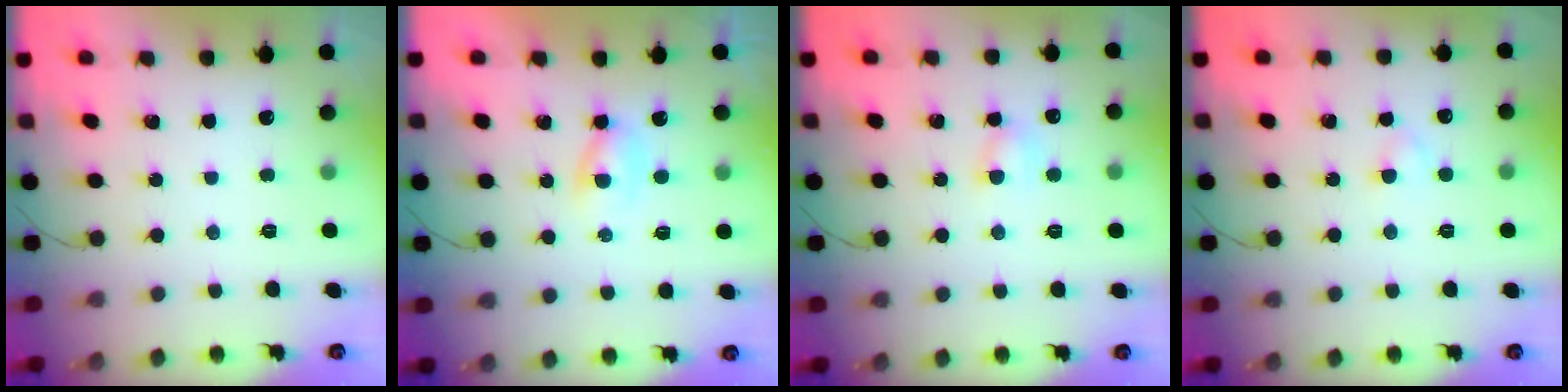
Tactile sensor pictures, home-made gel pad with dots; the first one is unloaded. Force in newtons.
{"total": 1.9, "press": 1.6, "slide": 1.0}
{"total": 4.4, "press": 4.2, "slide": 1.1}
{"total": 2.1, "press": 1.9, "slide": 1.0}